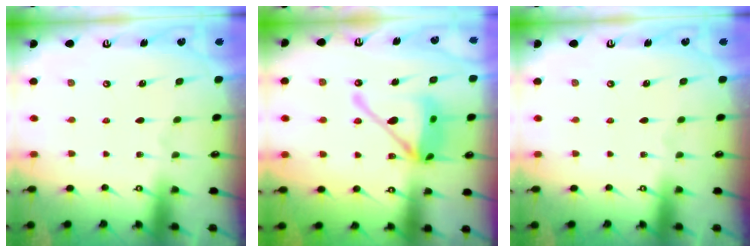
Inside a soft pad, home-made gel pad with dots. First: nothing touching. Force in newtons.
{"total": 16.3, "press": 16.2, "slide": 2.1}
{"total": 0.0}